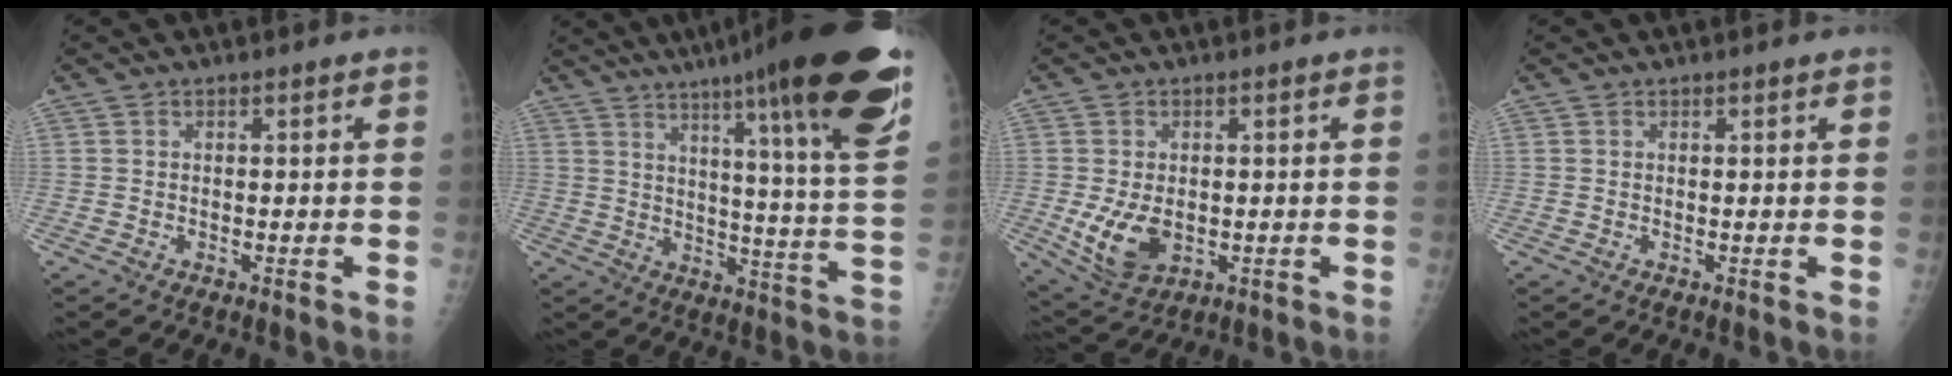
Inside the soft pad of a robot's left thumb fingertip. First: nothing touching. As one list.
[{"total": 28.3, "force": [18.1, 2.2, 21.6], "torque": [-0.279, -0.081, 0.252]}, {"total": 8.0, "force": [-1.1, 5.2, 6.0], "torque": [-0.106, -0.012, -0.003]}, {"total": 0.6, "force": [0.4, 0.0, 0.4], "torque": [-0.009, 0.000, 0.007]}]